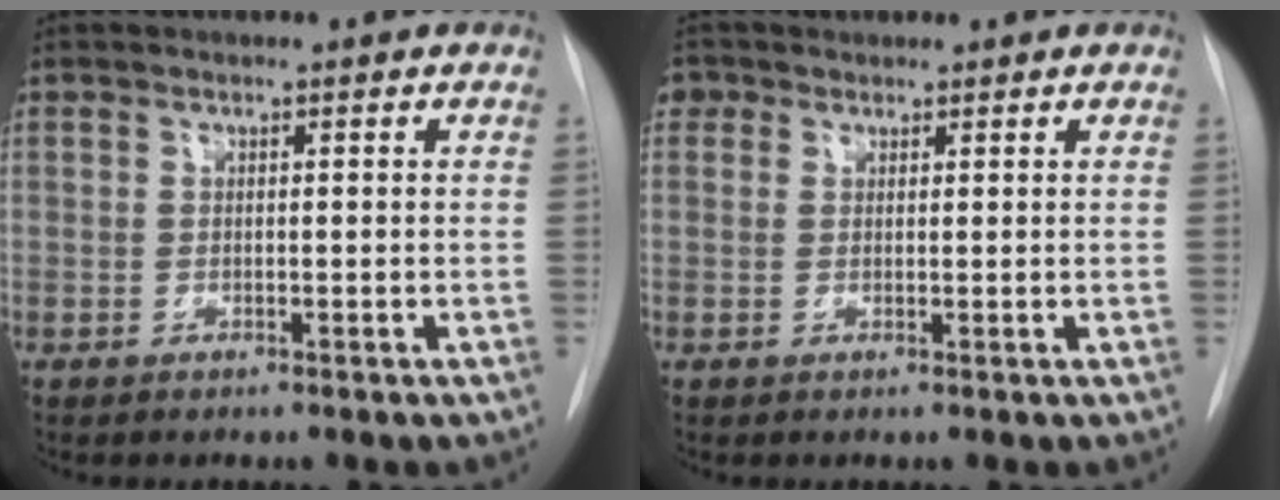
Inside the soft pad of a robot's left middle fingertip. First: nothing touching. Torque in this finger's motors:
{"motor_torque": [-0.04, 0.03, -0.06, -0.01]}